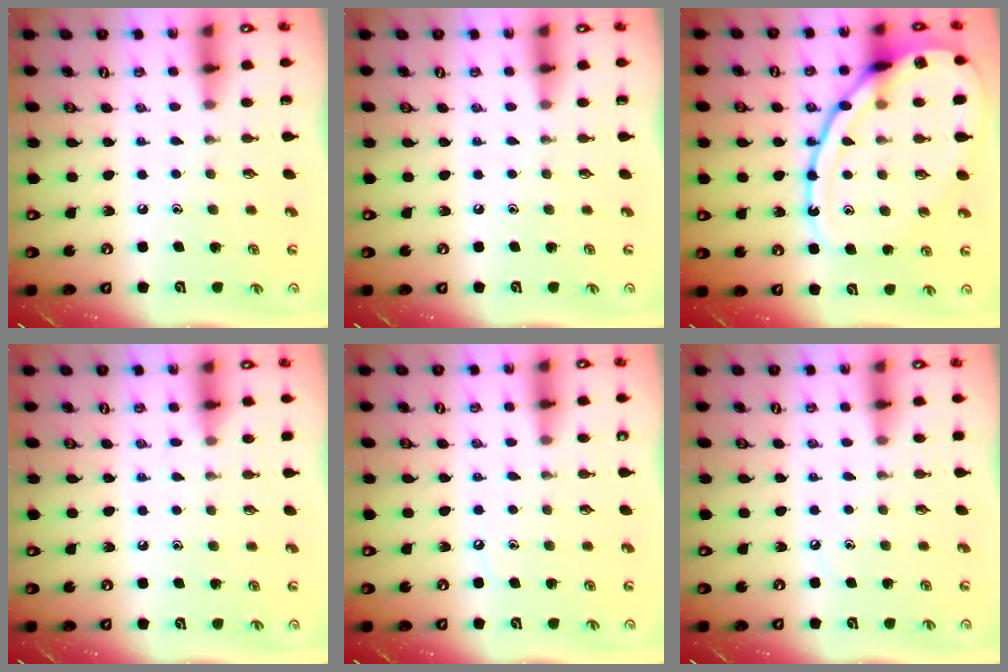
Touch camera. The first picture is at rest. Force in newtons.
{"total": 0.0}
{"total": 20.0, "press": 20.0, "slide": 1.8}
{"total": 5.8, "press": 5.8, "slide": 0.8}
{"total": 3.4, "press": 3.4, "slide": 0.4}
{"total": 2.3, "press": 2.2, "slide": 0.4}